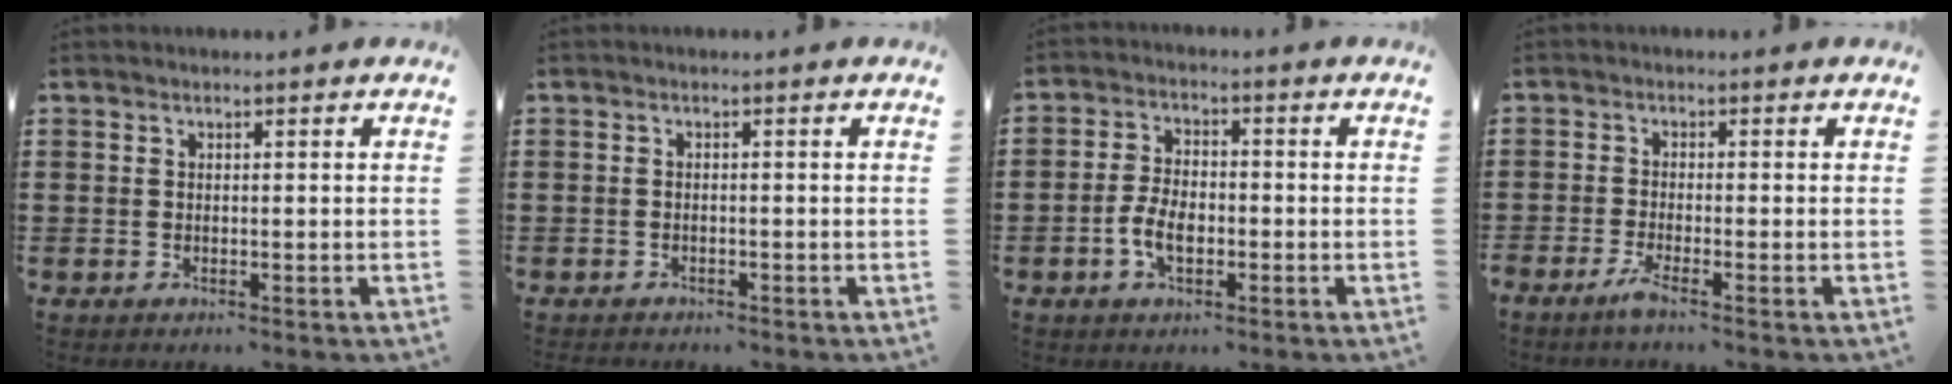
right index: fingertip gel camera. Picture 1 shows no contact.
{"total": 0.7, "force": [-0.6, 0.2, 0.0], "torque": [-0.003, 0.000, -0.014]}
{"total": 5.1, "force": [-1.7, 2.8, 3.9], "torque": [-0.096, -0.001, -0.038]}
{"total": 2.3, "force": [-1.6, -0.1, 1.6], "torque": [-0.041, -0.009, -0.033]}